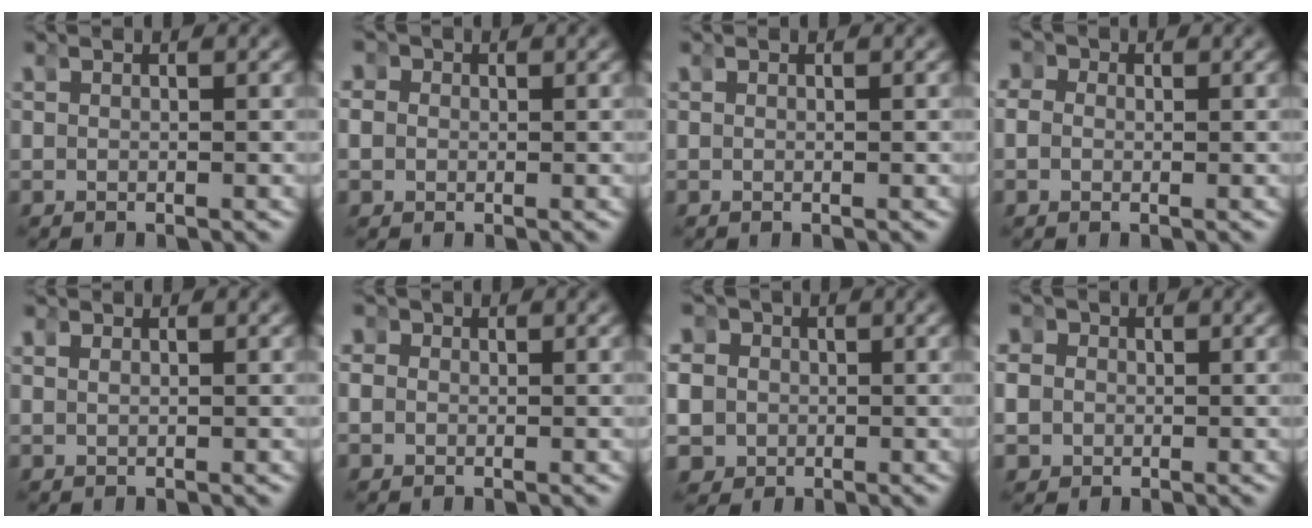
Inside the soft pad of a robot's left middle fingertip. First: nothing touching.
{"total": 3.3, "force": [0.0, 3.1, 1.1], "torque": [-0.040, -0.002, -0.005]}
{"total": 0.0}
{"total": 3.5, "force": [0.3, 3.4, 1.1], "torque": [-0.040, 0.001, -0.006]}
{"total": 0.7, "force": [0.4, 0.5, 0.3], "torque": [-0.014, -0.003, 0.011]}
{"total": 2.8, "force": [0.0, 2.7, 0.9], "torque": [-0.036, -0.002, -0.005]}
{"total": 8.4, "force": [-0.5, 7.8, 3.2], "torque": [-0.094, -0.024, -0.013]}
{"total": 5.3, "force": [-0.1, 5.0, 1.9], "torque": [-0.061, -0.008, -0.009]}